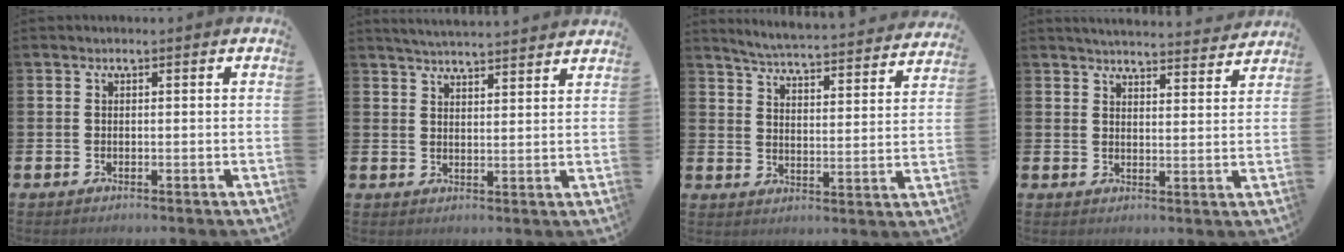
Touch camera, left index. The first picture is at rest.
{"total": 3.9, "force": [3.9, -0.4, 0.2], "torque": [-0.010, -0.027, 0.069]}
{"total": 5.0, "force": [4.9, -0.1, 0.9], "torque": [-0.043, -0.043, 0.082]}
{"total": 4.5, "force": [4.5, 0.2, 0.3], "torque": [-0.006, -0.036, 0.077]}